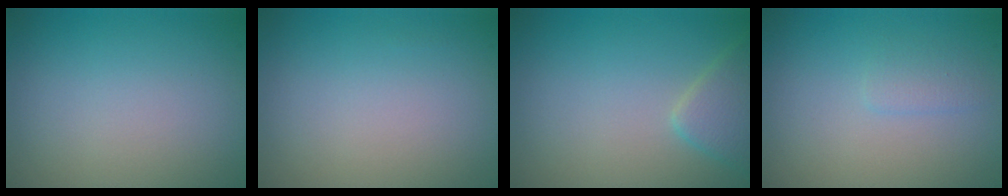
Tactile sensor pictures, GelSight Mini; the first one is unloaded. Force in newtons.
{"total": 0.0}
{"total": 2.7, "press": 2.7, "slide": 0.2}
{"total": 1.1, "press": 1.1, "slide": 0.1}